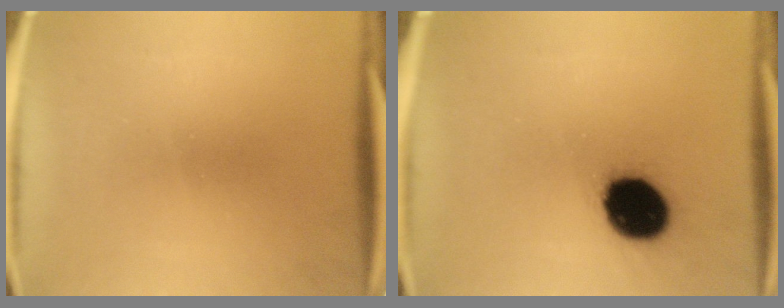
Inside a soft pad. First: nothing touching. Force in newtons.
{"total": 15.8}